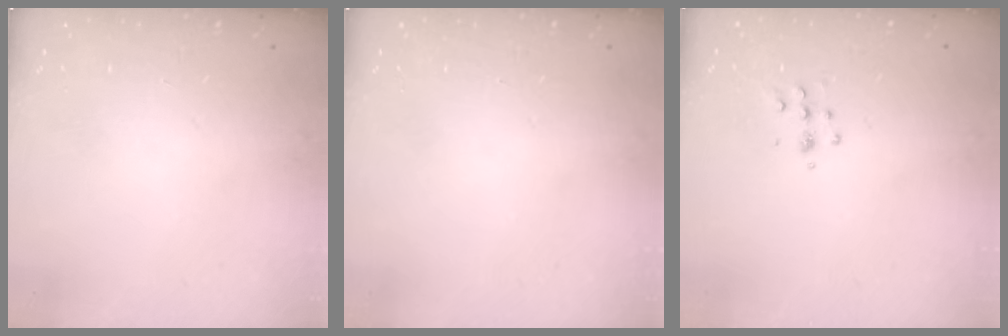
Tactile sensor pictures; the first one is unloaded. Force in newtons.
{"total": 0.0}
{"total": 5.4, "press": 5.4, "slide": 0.6}